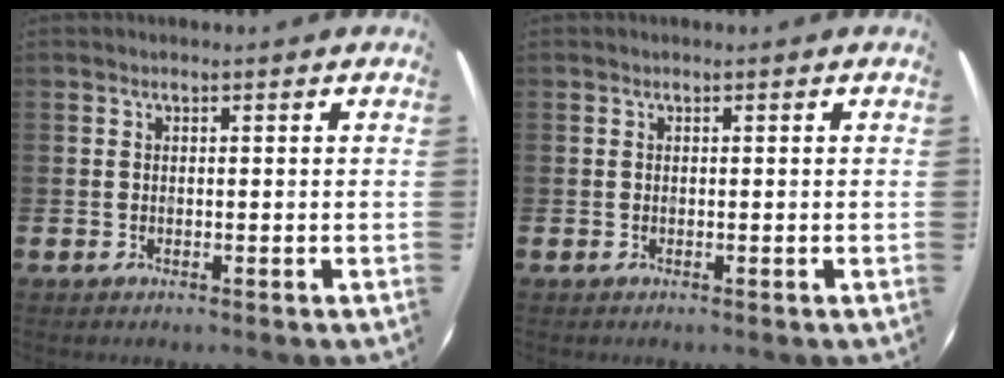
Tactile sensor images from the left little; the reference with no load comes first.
{"total": 0.0}